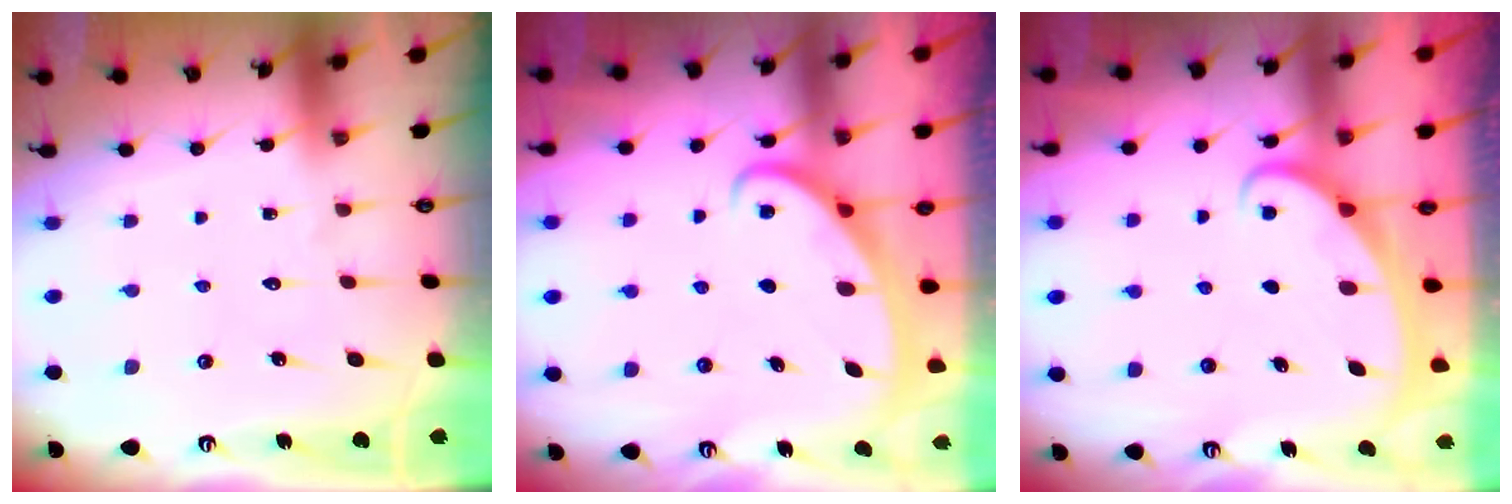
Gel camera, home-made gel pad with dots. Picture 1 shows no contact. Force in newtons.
{"total": 2.5, "press": 2.5, "slide": 0.3}
{"total": 2.1, "press": 2.1, "slide": 0.4}